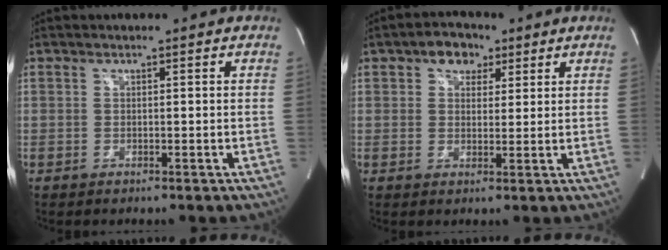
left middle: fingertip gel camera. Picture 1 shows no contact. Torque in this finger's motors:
{"motor_torque": [0.20, -0.12, 0.01, 0.02]}